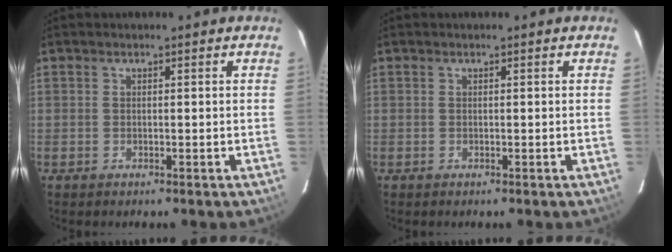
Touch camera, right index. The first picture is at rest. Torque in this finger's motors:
{"motor_torque": [-0.03, 0.00, 0.01, 0.00]}